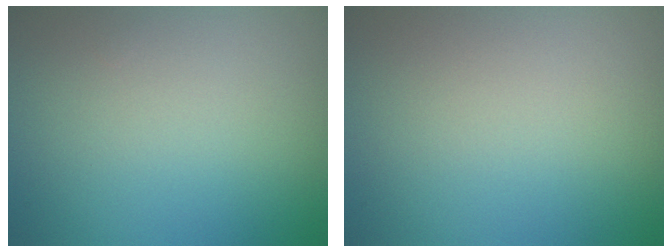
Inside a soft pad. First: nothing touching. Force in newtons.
{"total": 0.0}